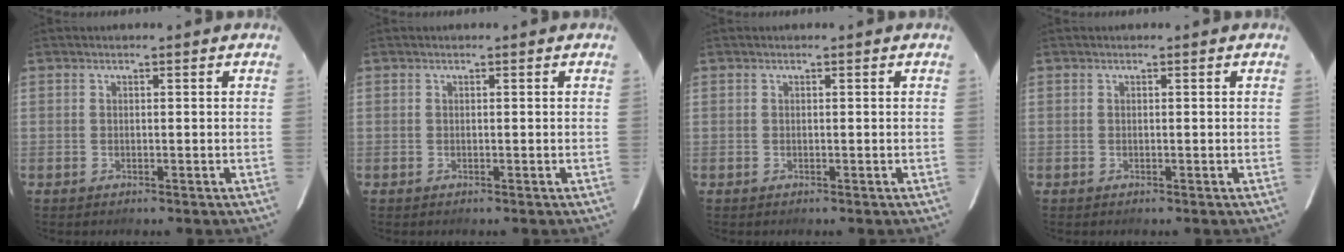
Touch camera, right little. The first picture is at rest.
{"total": 0.0}
{"total": 0.0}
{"total": 0.0}